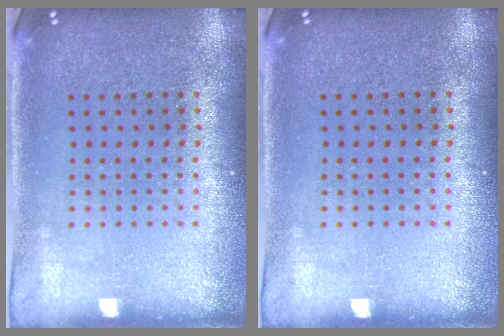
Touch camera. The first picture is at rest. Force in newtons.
{"total": 0.0}